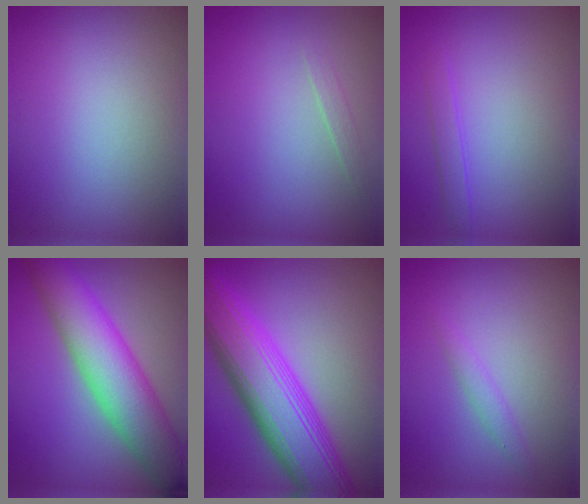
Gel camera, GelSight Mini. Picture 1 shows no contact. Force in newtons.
{"total": 0.8, "press": 0.8, "slide": 0.0}
{"total": 1.1, "press": 1.1, "slide": 0.1}
{"total": 8.4, "press": 8.4, "slide": 0.4}
{"total": 11.1, "press": 11.1, "slide": 0.3}
{"total": 1.2, "press": 1.2, "slide": 0.1}